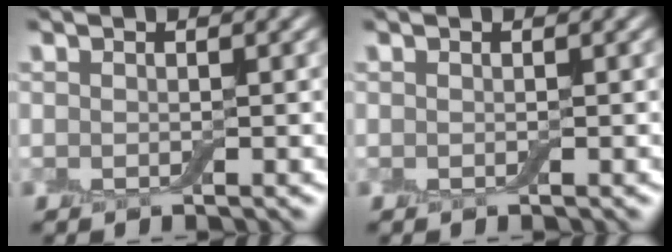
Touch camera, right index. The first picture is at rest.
{"total": 0.0}